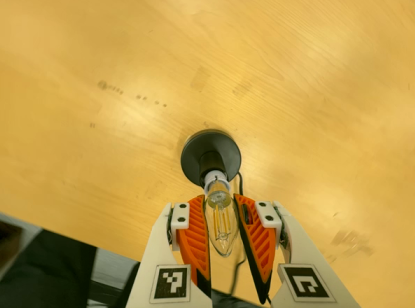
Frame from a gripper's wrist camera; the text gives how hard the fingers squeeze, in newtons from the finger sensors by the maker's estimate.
{"total": 12.9, "left": 12.2, "right": 13.7}